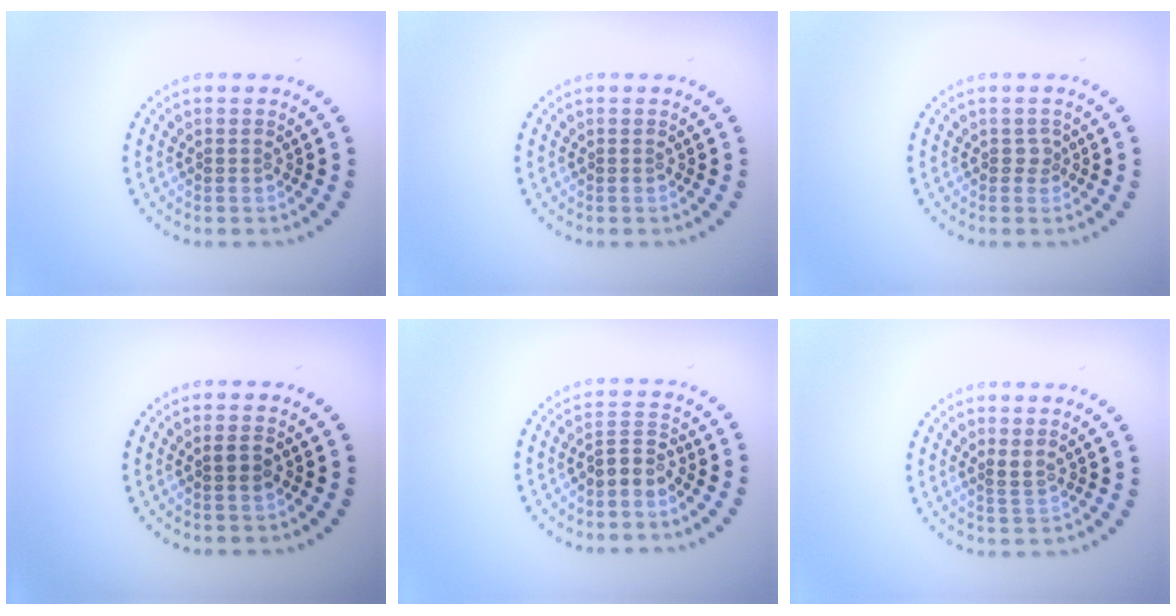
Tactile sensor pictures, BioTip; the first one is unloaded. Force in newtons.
{"total": 0.0}
{"total": 0.9, "press": 0.7, "slide": 0.5}
{"total": 1.3, "press": 1.2, "slide": 0.5}
{"total": 2.0, "press": 1.6, "slide": 1.2}
{"total": 1.1, "press": 0.8, "slide": 0.7}